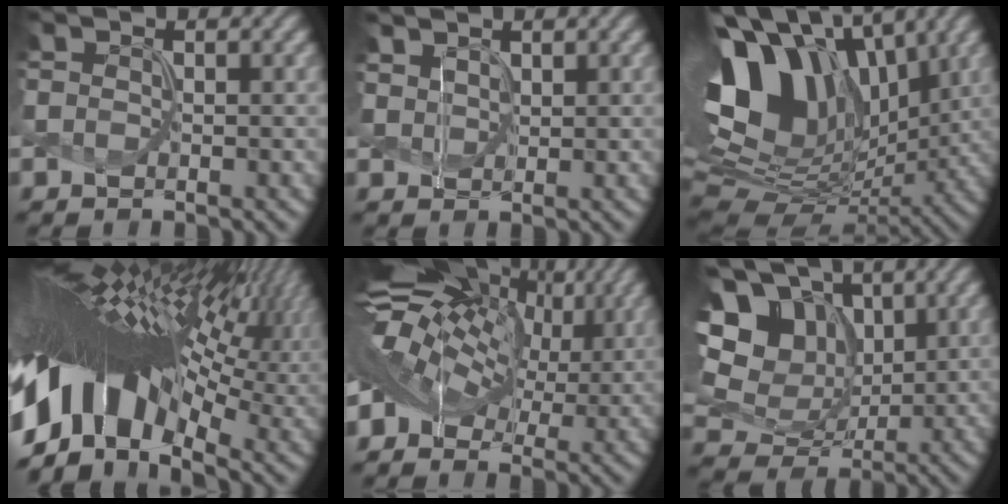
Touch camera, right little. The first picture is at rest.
{"total": 1.9, "force": [1.4, 1.1, 0.6], "torque": [-0.024, 0.001, 0.034]}
{"total": 15.6, "force": [4.7, 9.9, 11.1], "torque": [-0.227, 0.017, 0.088]}
{"total": 18.4, "force": [-1.3, 9.4, 15.8], "torque": [-0.287, 0.013, -0.040]}
{"total": 17.9, "force": [7.0, 10.8, 12.4], "torque": [-0.244, 0.038, 0.083]}
{"total": 16.9, "force": [7.0, 12.7, 8.8], "torque": [-0.224, 0.031, 0.131]}